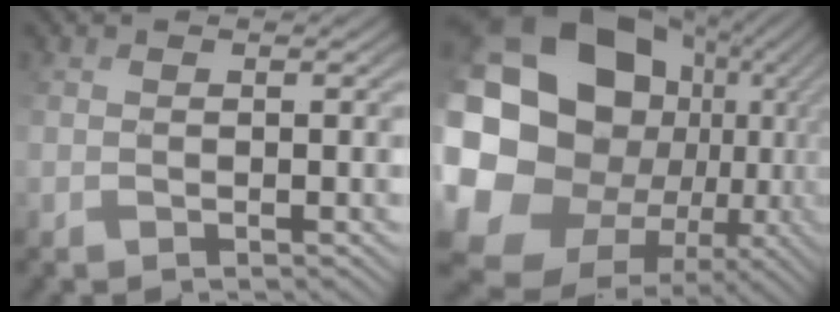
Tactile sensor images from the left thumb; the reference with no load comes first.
{"total": 23.1, "force": [-0.2, 19.5, 12.3], "torque": [-0.301, -0.060, -0.005]}